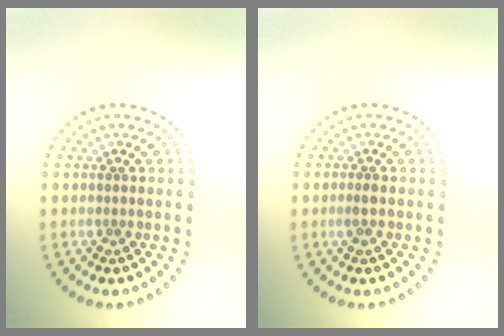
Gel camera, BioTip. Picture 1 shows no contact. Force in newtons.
{"total": 0.9, "press": 0.8, "slide": 0.5}